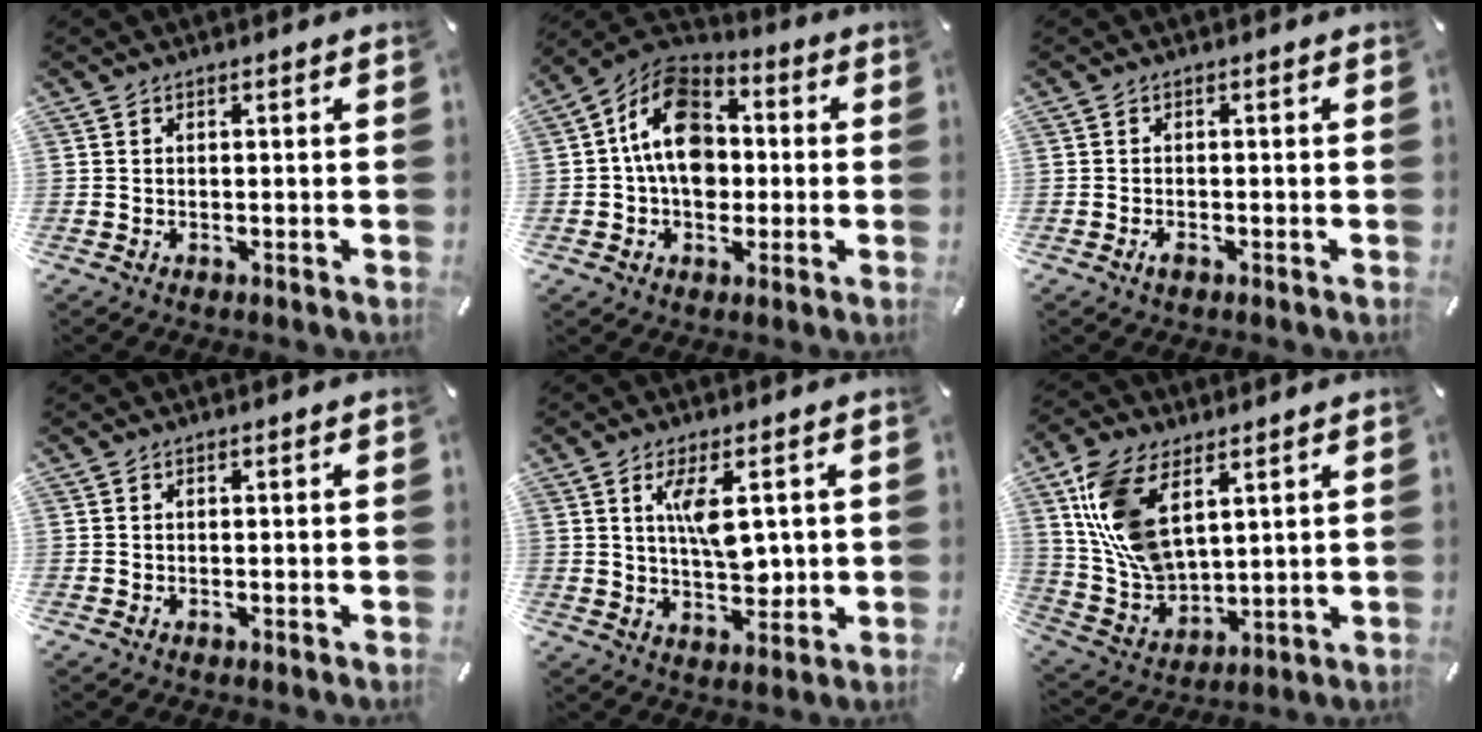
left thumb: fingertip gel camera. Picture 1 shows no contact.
{"total": 14.4, "force": [-0.5, 11.0, 9.4], "torque": [-0.166, 0.013, -0.014]}
{"total": 1.6, "force": [-0.8, 0.7, 1.1], "torque": [-0.029, 0.000, -0.018]}
{"total": 0.0}
{"total": 8.7, "force": [2.4, 4.1, 7.3], "torque": [-0.128, -0.006, 0.036]}
{"total": 13.9, "force": [6.3, 8.4, 9.1], "torque": [-0.228, -0.020, 0.116]}